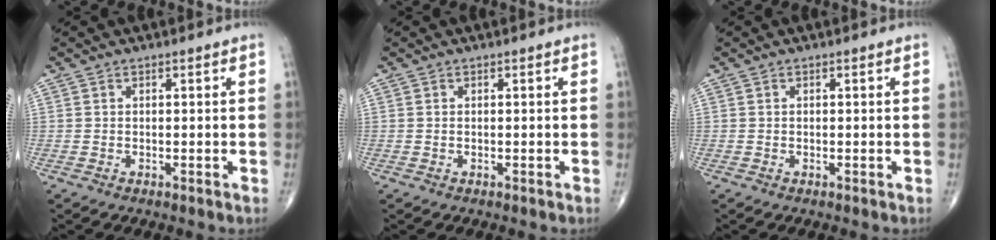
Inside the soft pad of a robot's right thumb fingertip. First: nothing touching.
{"total": 0.0}
{"total": 0.0}